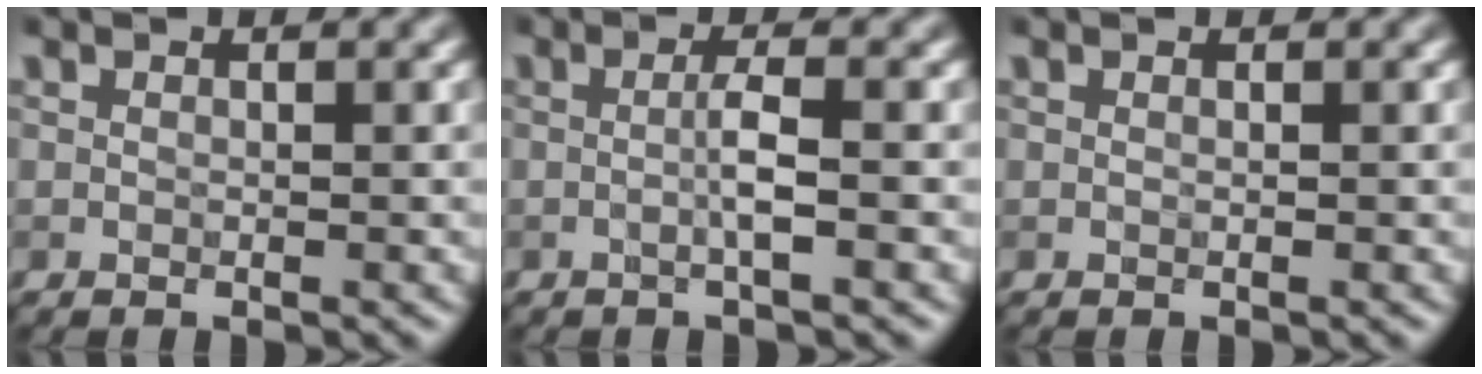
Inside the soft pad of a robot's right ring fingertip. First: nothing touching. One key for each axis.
{"total": 2.1, "fx": -0.3, "fy": 0.1, "fz": 2.1, "tx": -0.043, "ty": -0.002, "tz": -0.006}
{"total": 0.0}